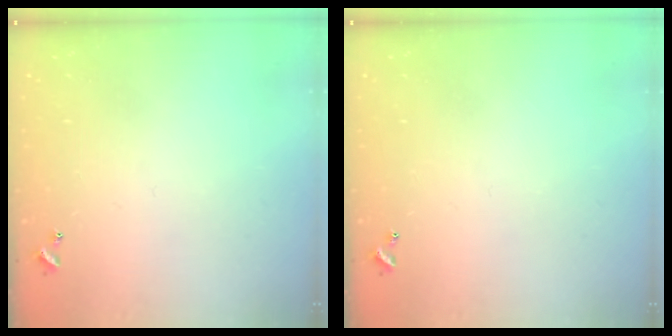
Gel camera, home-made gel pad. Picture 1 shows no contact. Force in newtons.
{"total": 0.0}